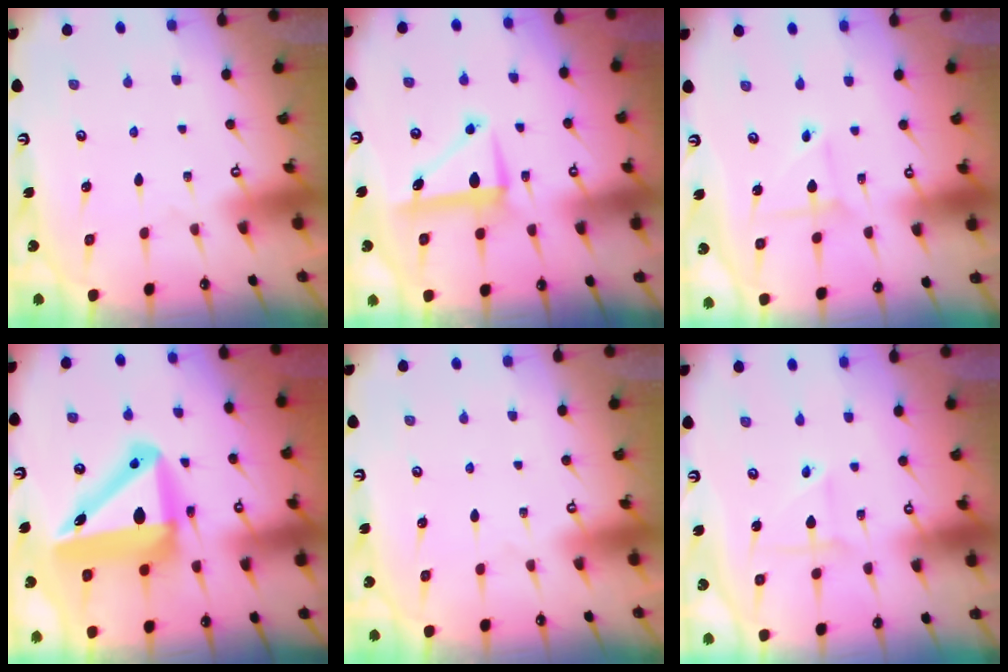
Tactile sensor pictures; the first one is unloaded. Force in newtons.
{"total": 8.0, "press": 7.9, "slide": 1.0}
{"total": 2.4, "press": 2.4, "slide": 0.3}
{"total": 15.2, "press": 14.7, "slide": 3.6}
{"total": 0.0}
{"total": 2.5, "press": 2.5, "slide": 0.1}